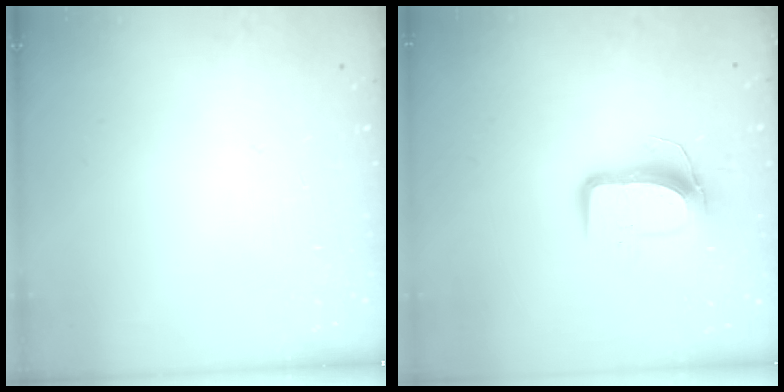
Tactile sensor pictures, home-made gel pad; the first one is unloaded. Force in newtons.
{"total": 9.7, "press": 9.7, "slide": 0.6}